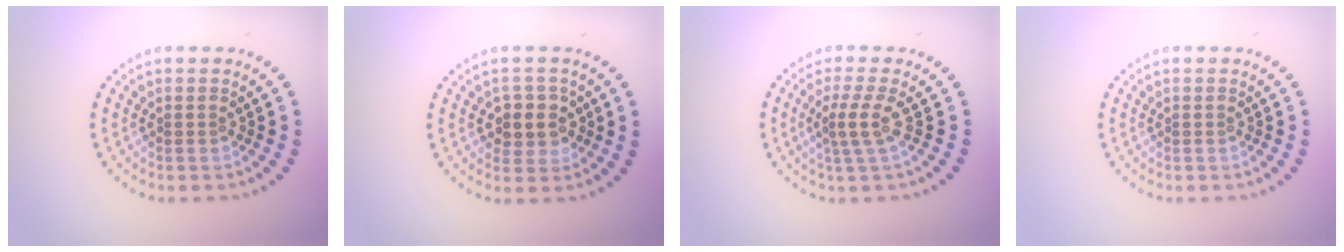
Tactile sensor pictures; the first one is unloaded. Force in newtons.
{"total": 3.0, "press": 2.7, "slide": 1.2}
{"total": 2.4, "press": 1.9, "slide": 1.6}
{"total": 0.0}